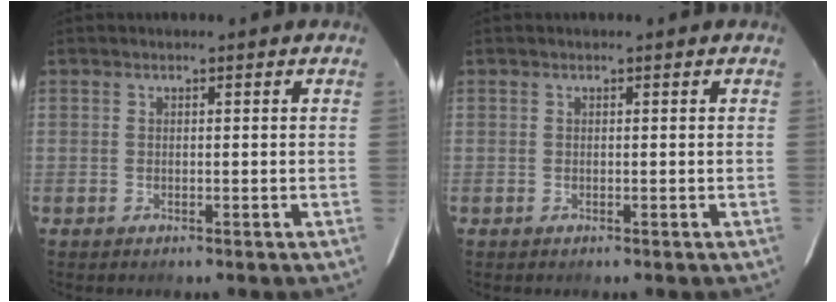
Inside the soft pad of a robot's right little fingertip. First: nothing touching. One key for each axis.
{"total": 0.0}